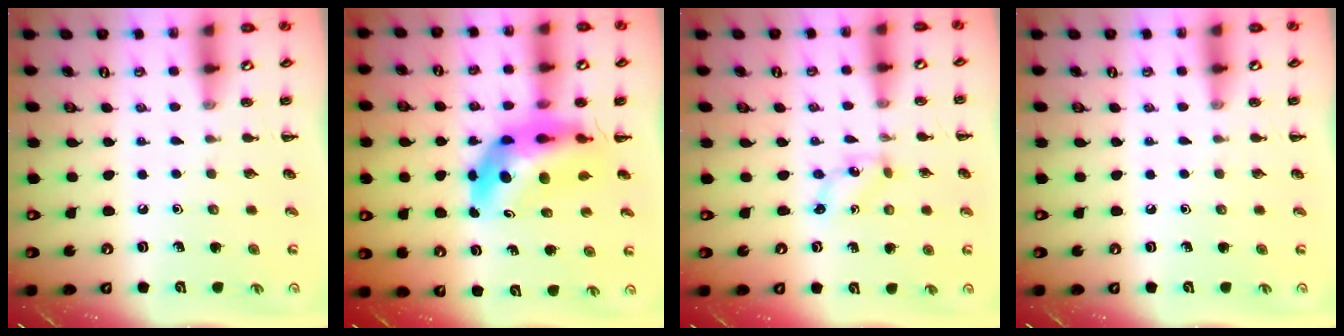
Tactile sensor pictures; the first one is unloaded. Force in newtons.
{"total": 12.2, "press": 11.6, "slide": 3.7}
{"total": 1.2, "press": 1.2, "slide": 0.1}
{"total": 0.0}